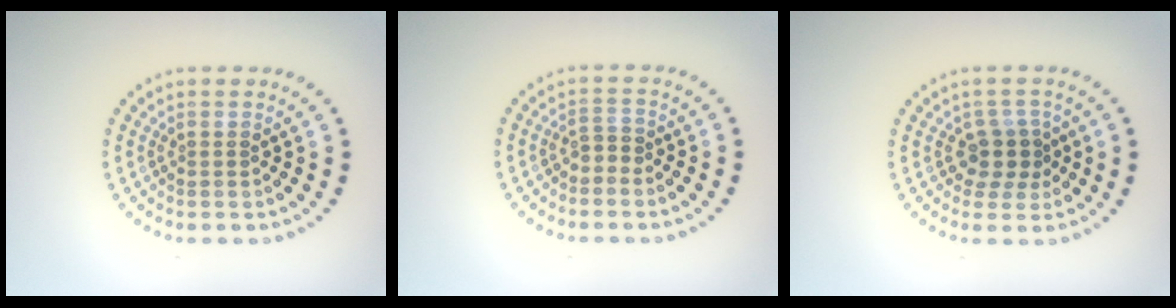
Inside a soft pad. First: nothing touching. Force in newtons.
{"total": 1.1, "press": 0.8, "slide": 0.8}
{"total": 2.6, "press": 2.1, "slide": 1.5}